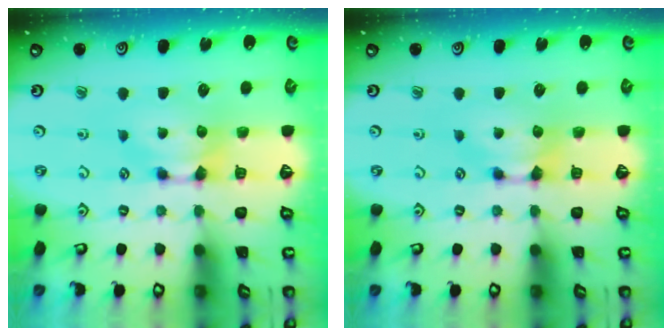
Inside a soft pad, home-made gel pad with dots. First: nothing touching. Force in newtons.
{"total": 0.0}